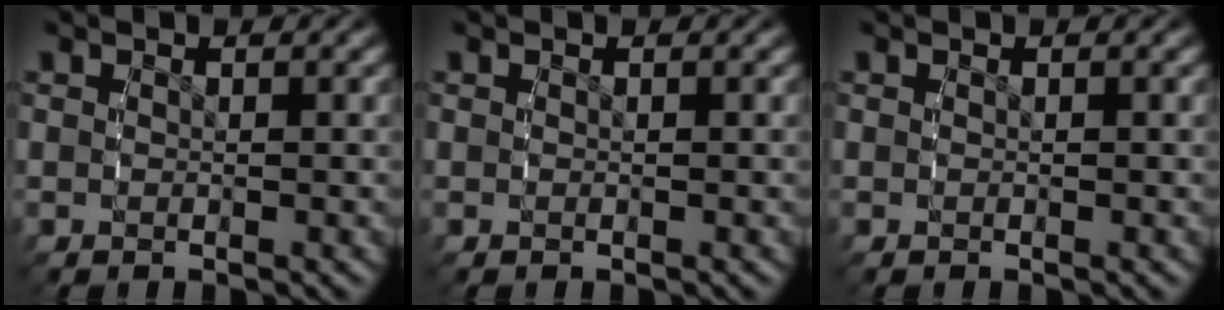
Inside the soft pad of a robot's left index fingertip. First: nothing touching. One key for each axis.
{"total": 0.0}
{"total": 0.0}